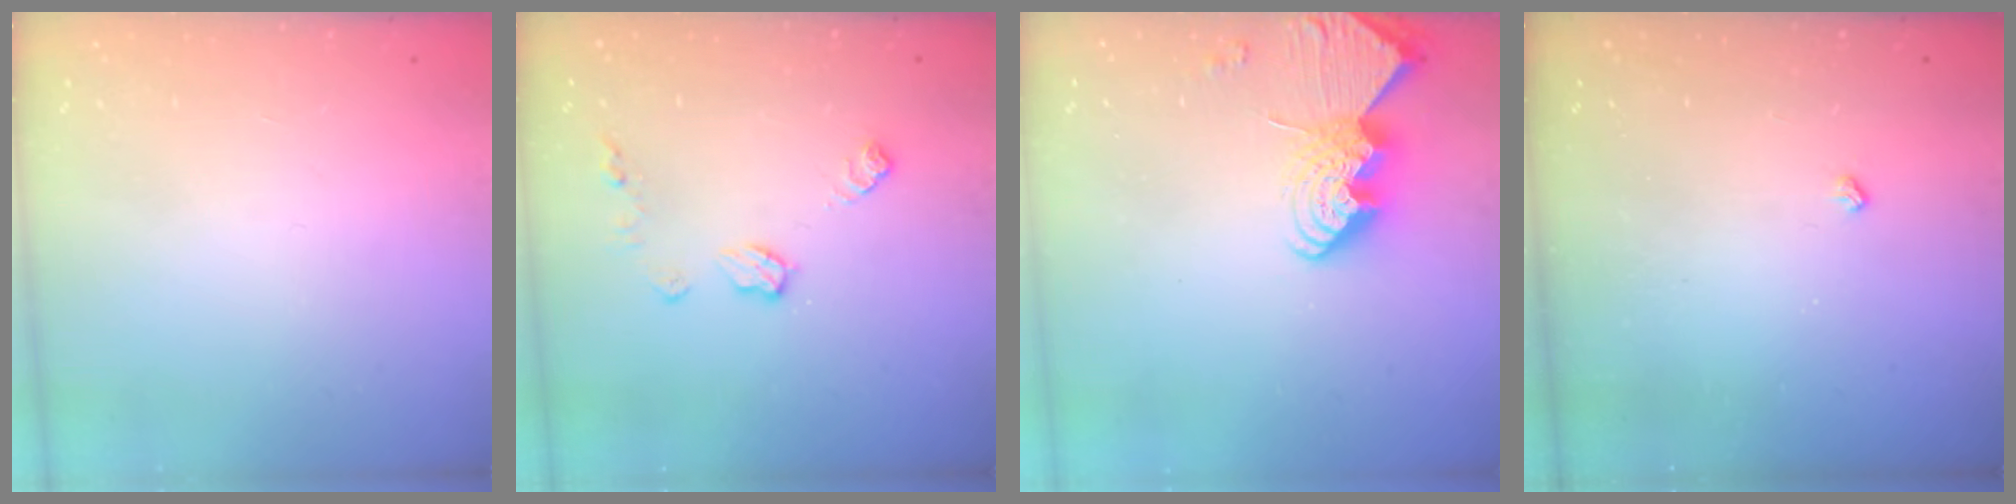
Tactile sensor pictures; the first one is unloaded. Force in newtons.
{"total": 7.2, "press": 7.2, "slide": 0.6}
{"total": 11.7, "press": 11.7, "slide": 0.8}
{"total": 2.5, "press": 2.4, "slide": 0.5}